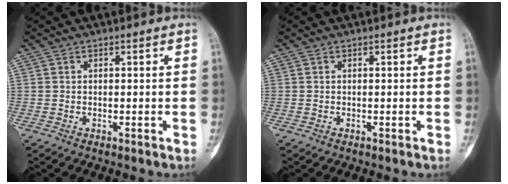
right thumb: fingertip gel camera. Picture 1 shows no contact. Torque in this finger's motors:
{"motor_torque": [0.22, 0.05, 0.24, -0.25, 0.02]}